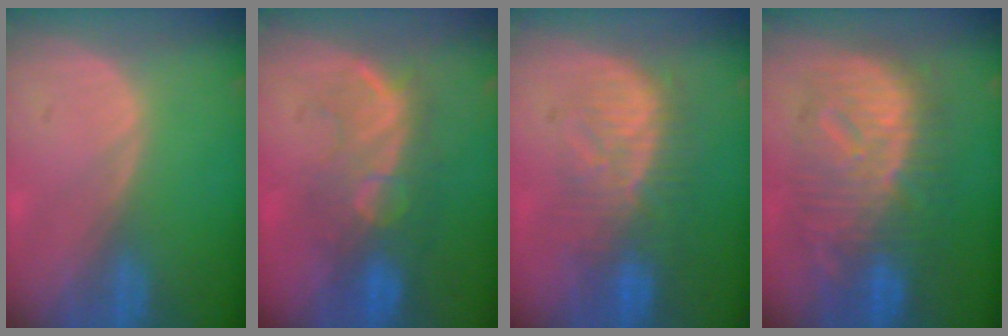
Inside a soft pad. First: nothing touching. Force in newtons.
{"total": 8.8, "press": 8.4, "slide": 2.7}
{"total": 9.3, "press": 8.8, "slide": 3.1}
{"total": 12.5, "press": 12.4, "slide": 1.2}